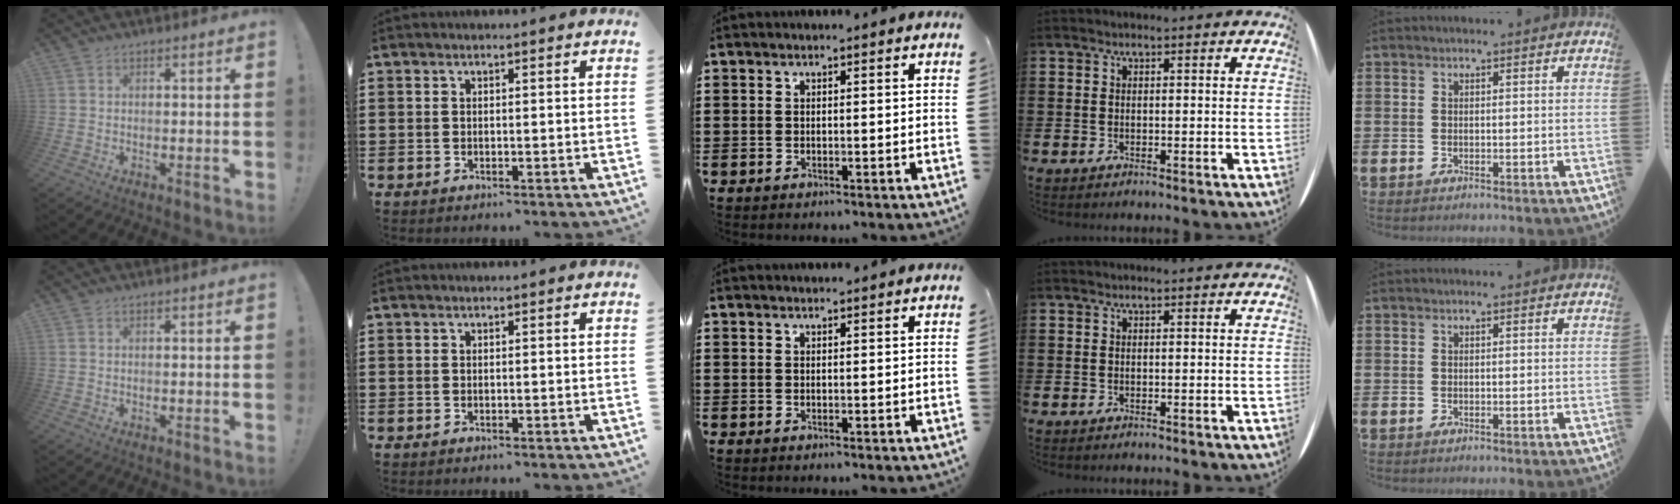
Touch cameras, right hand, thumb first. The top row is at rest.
{"middle": {"total": 0.7, "force": [0.7, 0.0, 0.0], "torque": [-0.002, -0.001, 0.014]}}